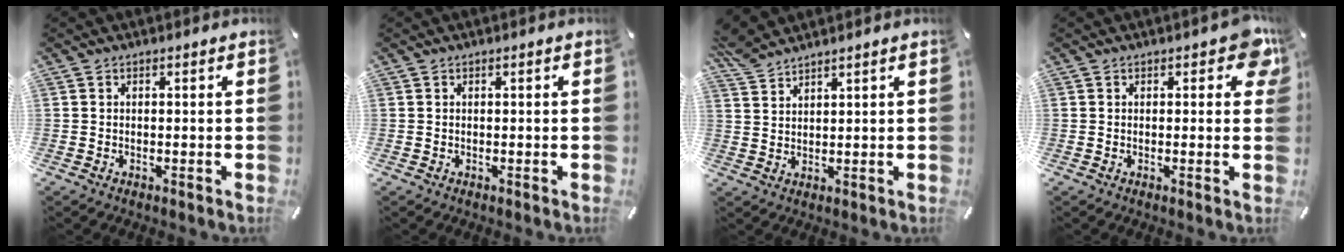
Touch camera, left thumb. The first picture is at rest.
{"total": 0.0}
{"total": 4.7, "force": [4.4, 0.7, 1.6], "torque": [-0.045, -0.017, 0.085]}
{"total": 5.1, "force": [2.0, 2.7, 3.8], "torque": [-0.039, -0.002, 0.028]}